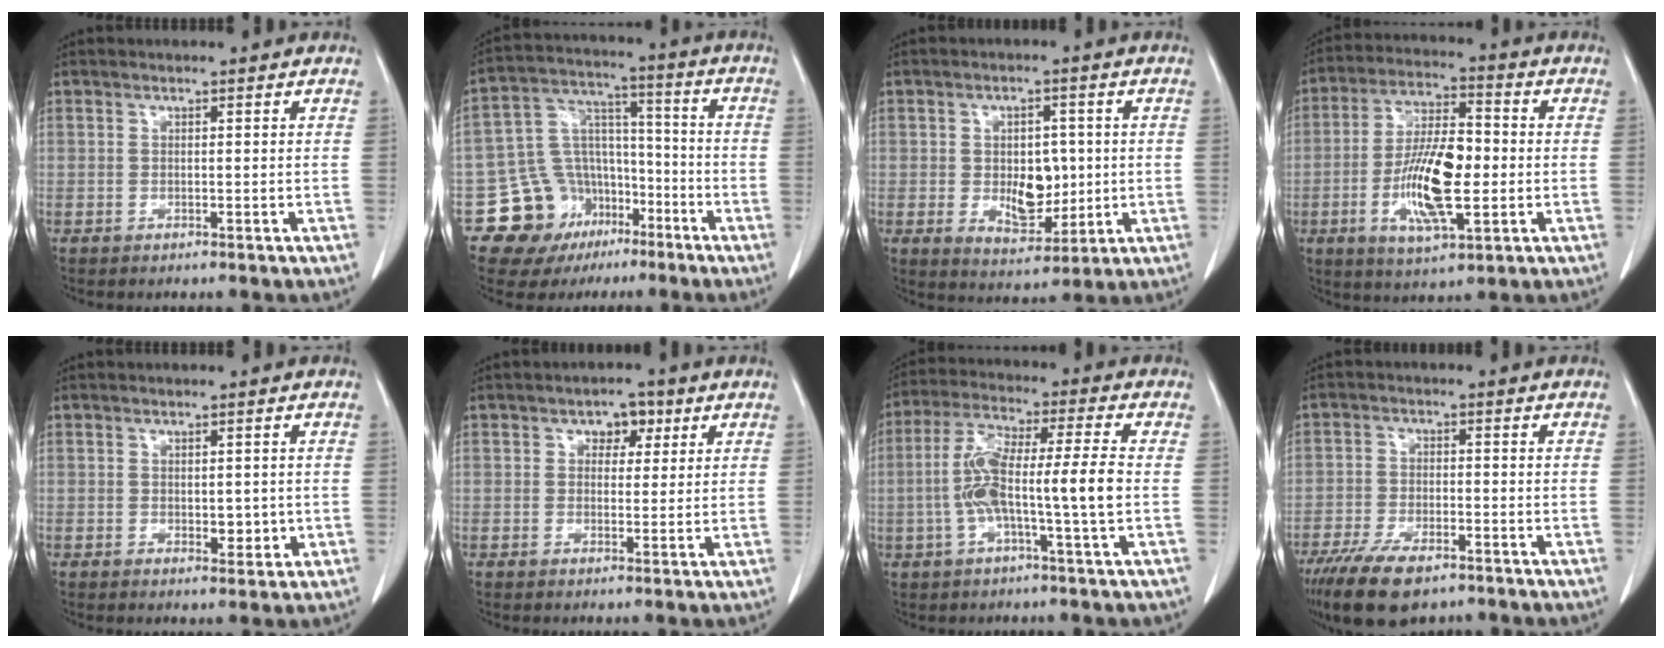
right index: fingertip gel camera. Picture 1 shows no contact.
{"total": 14.2, "force": [-7.1, 11.6, 4.2], "torque": [-0.065, 0.073, -0.101]}
{"total": 7.7, "force": [-0.1, 4.5, 6.3], "torque": [-0.094, 0.001, 0.012]}
{"total": 13.4, "force": [-2.2, 3.9, 12.6], "torque": [-0.243, 0.001, -0.039]}
{"total": 2.9, "force": [-0.2, 1.6, 2.5], "torque": [-0.030, -0.004, 0.004]}
{"total": 3.5, "force": [1.5, 2.3, 2.2], "torque": [-0.026, 0.009, 0.021]}
{"total": 11.1, "force": [-1.5, 0.5, 11.0], "torque": [-0.218, 0.019, -0.036]}
{"total": 10.2, "force": [-7.2, 3.7, 6.3], "torque": [-0.111, -0.015, -0.121]}